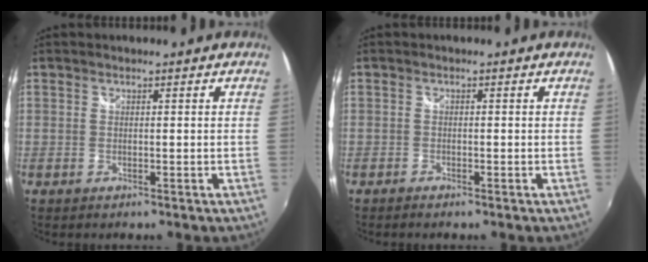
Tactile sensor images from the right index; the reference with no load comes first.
{"total": 1.1, "force": [-0.9, 0.3, 0.4], "torque": [-0.015, -0.003, -0.020]}